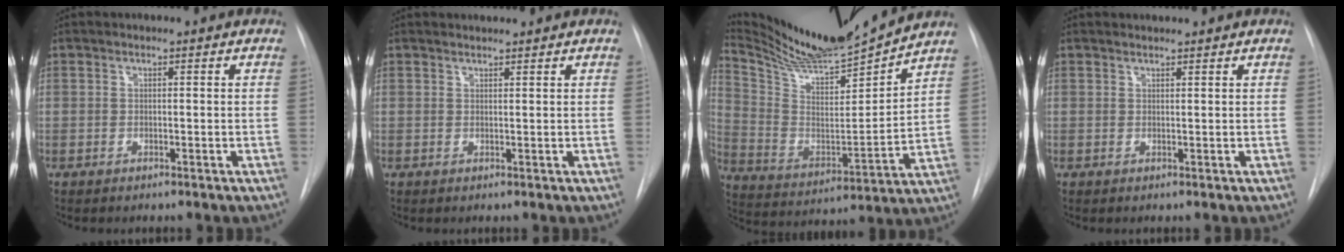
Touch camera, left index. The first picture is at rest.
{"total": 0.9, "force": [0.9, -0.1, -0.1], "torque": [-0.004, 0.005, 0.022]}
{"total": 17.4, "force": [16.4, -0.1, 5.8], "torque": [-0.119, -0.030, 0.283]}
{"total": 0.7, "force": [0.7, -0.2, -0.1], "torque": [-0.004, 0.004, 0.017]}